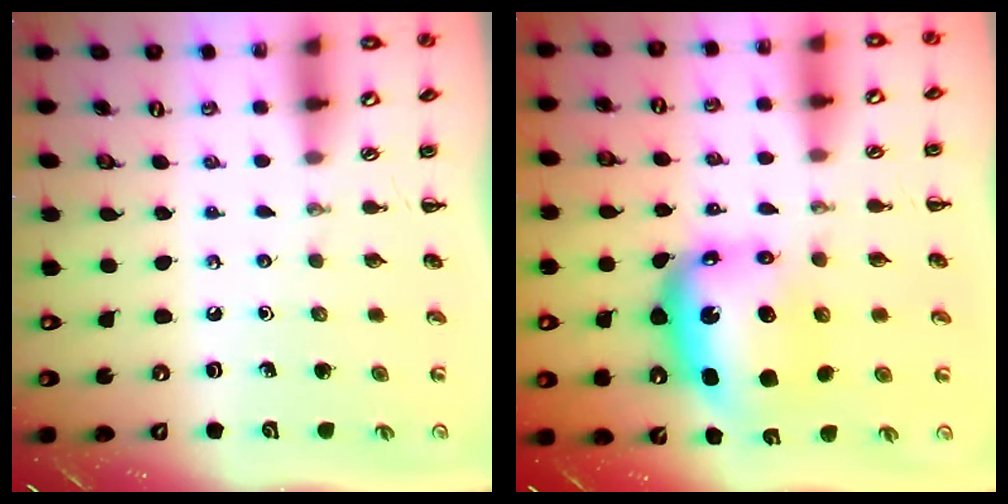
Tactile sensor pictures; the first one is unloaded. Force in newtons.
{"total": 9.5, "press": 8.9, "slide": 3.2}